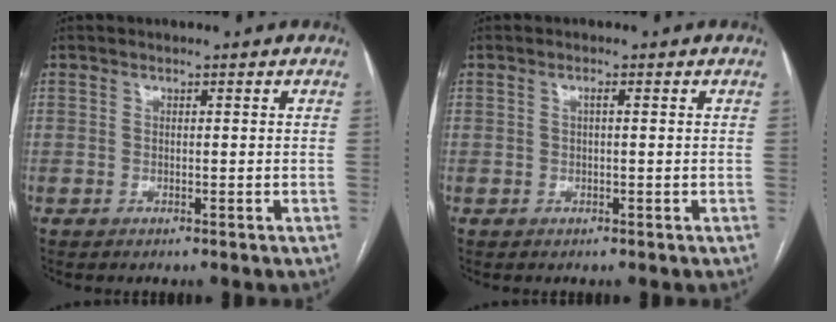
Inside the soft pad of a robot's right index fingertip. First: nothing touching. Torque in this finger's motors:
{"motor_torque": [0.14, 0.12, -0.05, 0.02]}